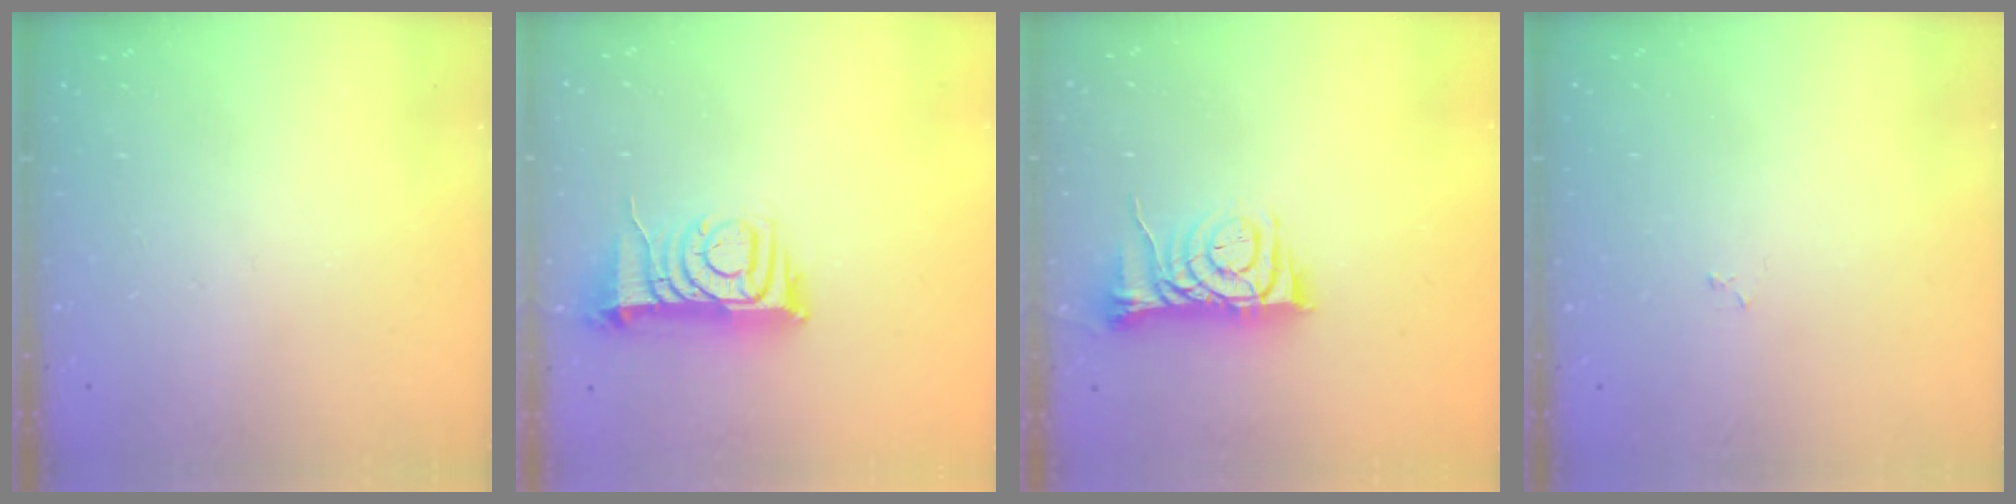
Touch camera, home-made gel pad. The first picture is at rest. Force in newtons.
{"total": 9.5, "press": 9.5, "slide": 0.7}
{"total": 8.0, "press": 8.0, "slide": 0.1}
{"total": 2.2, "press": 2.1, "slide": 0.3}